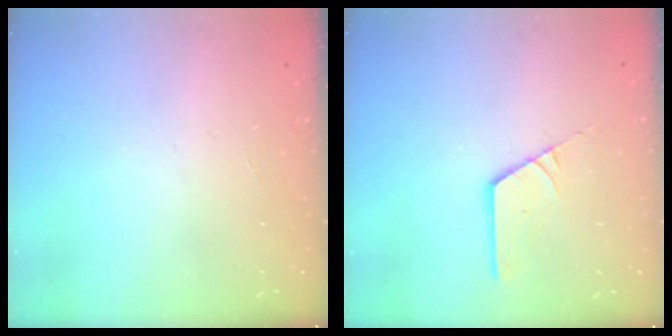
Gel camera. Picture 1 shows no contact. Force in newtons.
{"total": 2.5, "press": 2.5, "slide": 0.2}